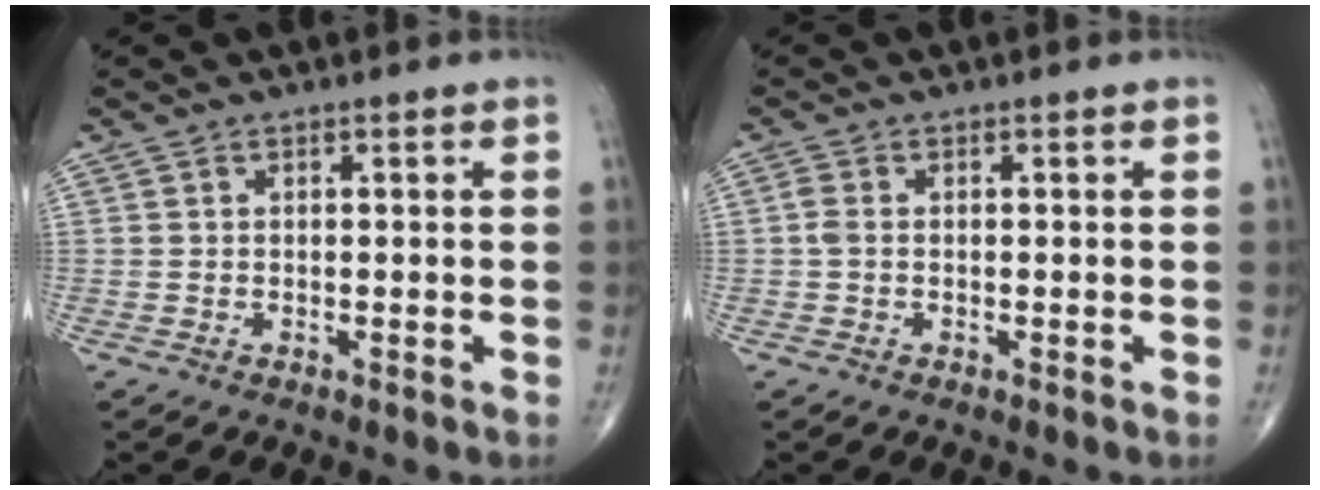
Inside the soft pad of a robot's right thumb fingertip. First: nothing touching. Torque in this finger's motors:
{"motor_torque": [-0.10, 0.33, 0.39, 0.22, 0.00]}